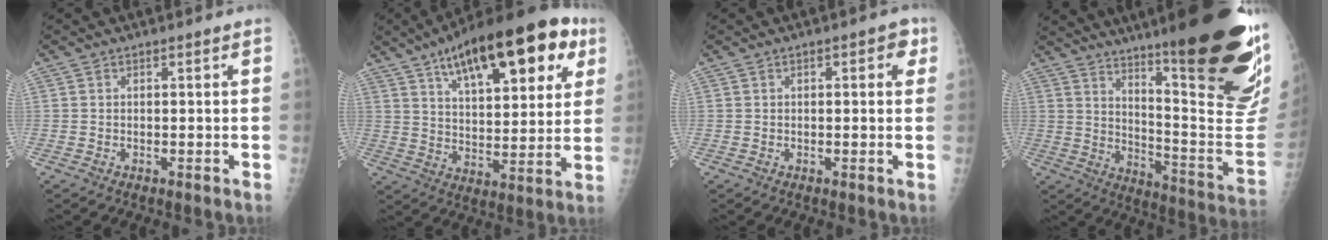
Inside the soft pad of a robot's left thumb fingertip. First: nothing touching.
{"total": 24.9, "force": [12.3, 10.1, 19.2], "torque": [-0.258, -0.012, 0.187]}
{"total": 3.0, "force": [1.1, 1.4, 2.5], "torque": [-0.016, 0.003, 0.006]}
{"total": 33.8, "force": [19.5, 6.2, 26.8], "torque": [-0.266, -0.079, 0.288]}